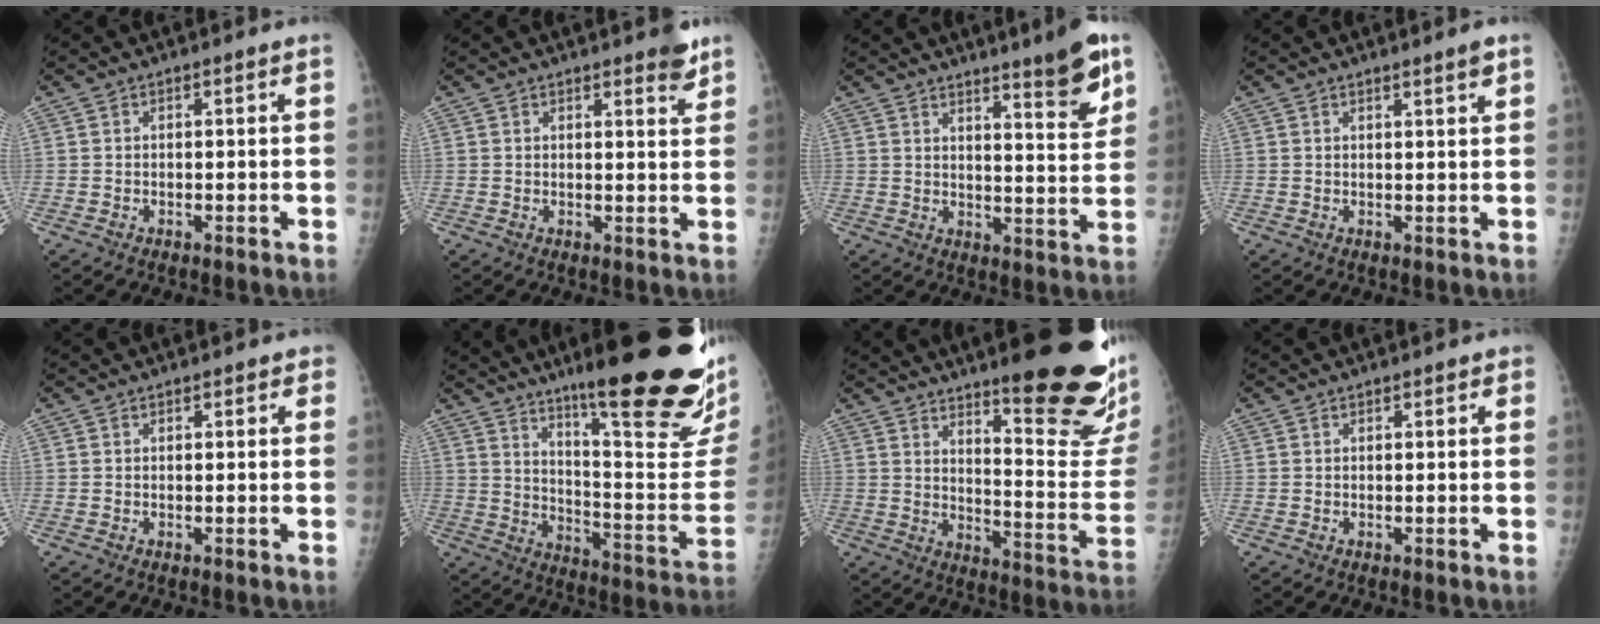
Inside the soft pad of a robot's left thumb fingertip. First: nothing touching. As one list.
[{"total": 3.6, "force": [2.6, 0.9, 2.2], "torque": [-0.016, -0.017, 0.031]}, {"total": 9.4, "force": [6.2, 1.3, 6.9], "torque": [-0.082, -0.047, 0.091]}, {"total": 1.8, "force": [1.3, 0.0, 1.2], "torque": [-0.017, -0.010, 0.020]}, {"total": 1.2, "force": [0.6, 0.8, 0.7], "torque": [0.007, 0.002, 0.002]}, {"total": 29.0, "force": [18.8, 4.8, 21.5], "torque": [-0.254, -0.095, 0.275]}, {"total": 23.5, "force": [15.5, 4.8, 17.0], "torque": [-0.200, -0.109, 0.214]}, {"total": 0.9, "force": [0.4, 0.6, 0.5], "torque": [0.004, 0.001, 0.001]}]